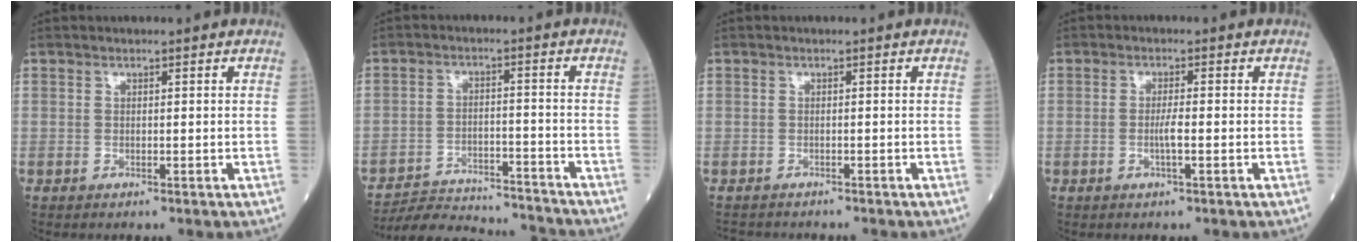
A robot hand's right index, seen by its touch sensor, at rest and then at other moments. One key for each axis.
{"total": 15.8, "fx": -15.6, "fy": -0.5, "fz": 2.3, "tx": -0.039, "ty": 0.016, "tz": -0.243}
{"total": 3.1, "fx": -2.9, "fy": 1.1, "fz": 0.3, "tx": -0.004, "ty": -0.005, "tz": -0.045}
{"total": 2.5, "fx": -0.7, "fy": 0.1, "fz": 2.4, "tx": -0.049, "ty": -0.002, "tz": -0.014}